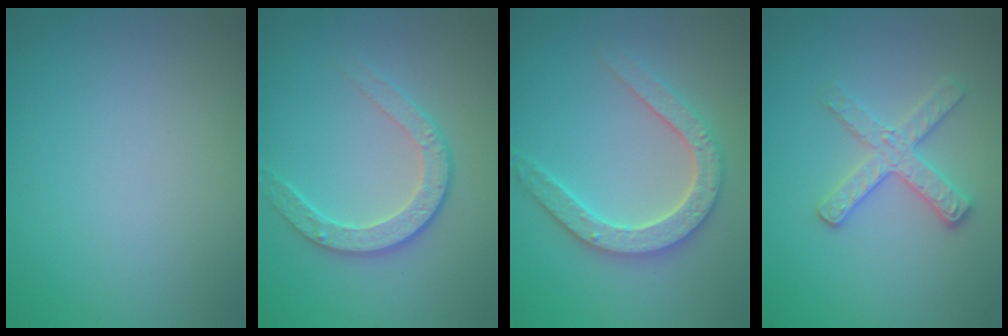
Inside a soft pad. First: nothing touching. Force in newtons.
{"total": 3.4, "press": 2.9, "slide": 1.8}
{"total": 4.6, "press": 4.6, "slide": 0.8}
{"total": 2.9, "press": 2.8, "slide": 0.8}